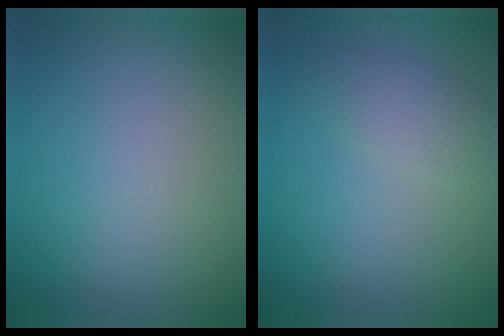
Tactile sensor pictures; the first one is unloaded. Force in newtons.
{"total": 2.7, "press": 2.7, "slide": 0.1}